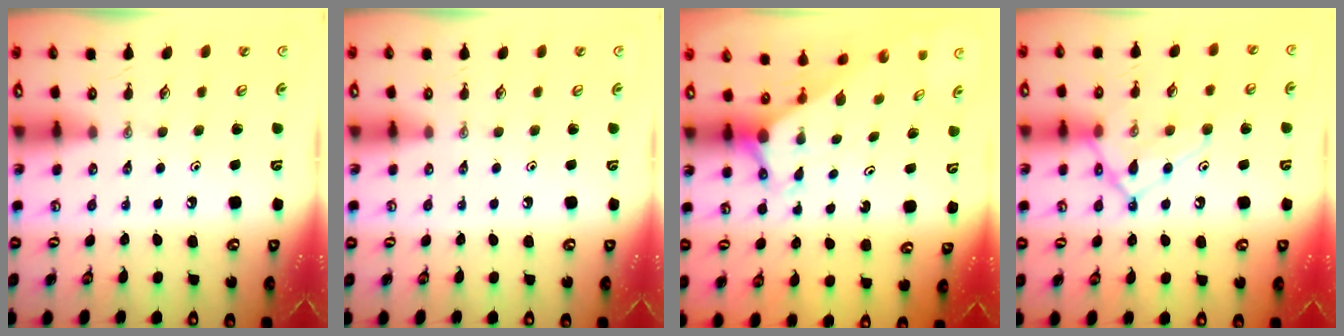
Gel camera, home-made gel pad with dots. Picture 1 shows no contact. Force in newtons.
{"total": 0.0}
{"total": 2.6, "press": 2.6, "slide": 0.0}
{"total": 13.5, "press": 13.4, "slide": 1.0}